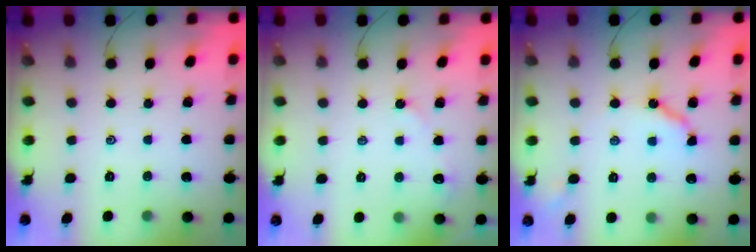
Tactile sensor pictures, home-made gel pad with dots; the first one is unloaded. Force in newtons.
{"total": 2.9, "press": 2.8, "slide": 0.3}
{"total": 7.4, "press": 7.3, "slide": 0.7}